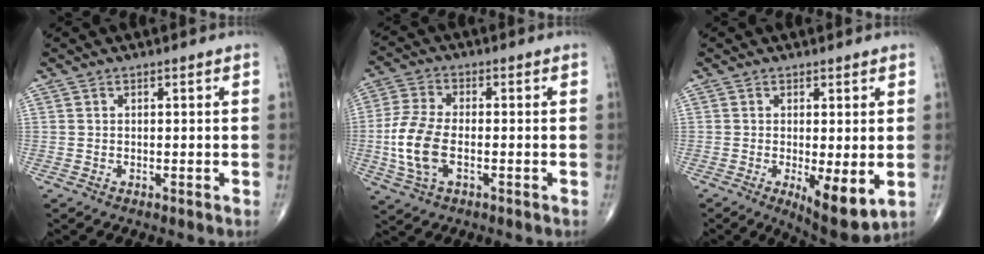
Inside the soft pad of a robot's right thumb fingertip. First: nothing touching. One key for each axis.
{"total": 10.0, "fx": -1.9, "fy": 5.2, "fz": 8.3, "tx": -0.185, "ty": 0.009, "tz": -0.041}
{"total": 8.3, "fx": -1.7, "fy": 2.6, "fz": 7.7, "tx": -0.115, "ty": -0.025, "tz": -0.020}